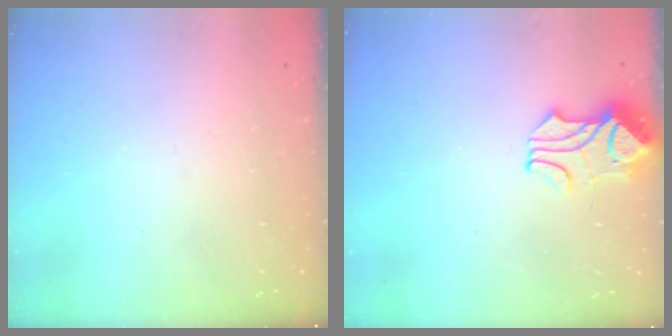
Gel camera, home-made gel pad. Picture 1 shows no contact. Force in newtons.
{"total": 1.7, "press": 1.3, "slide": 1.2}